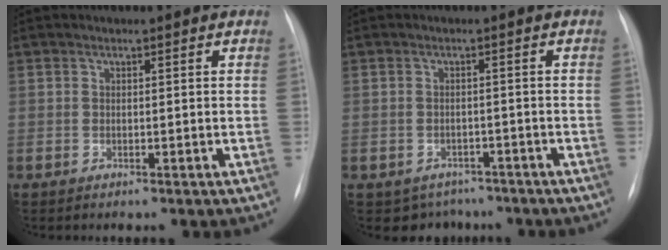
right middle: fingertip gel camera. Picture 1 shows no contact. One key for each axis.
{"total": 4.6, "fx": -3.5, "fy": 3.1, "fz": 0.1, "tx": 0.002, "ty": 0.015, "tz": -0.043}